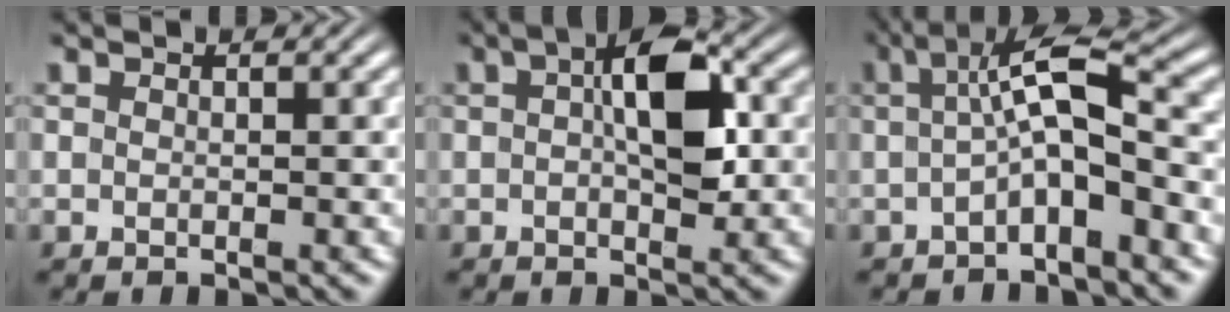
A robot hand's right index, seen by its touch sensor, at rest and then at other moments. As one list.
[{"total": 5.4, "force": [0.7, 2.0, 5.0], "torque": [-0.083, -0.001, 0.011]}, {"total": 6.2, "force": [-0.4, 2.4, 5.7], "torque": [-0.089, 0.000, -0.009]}]